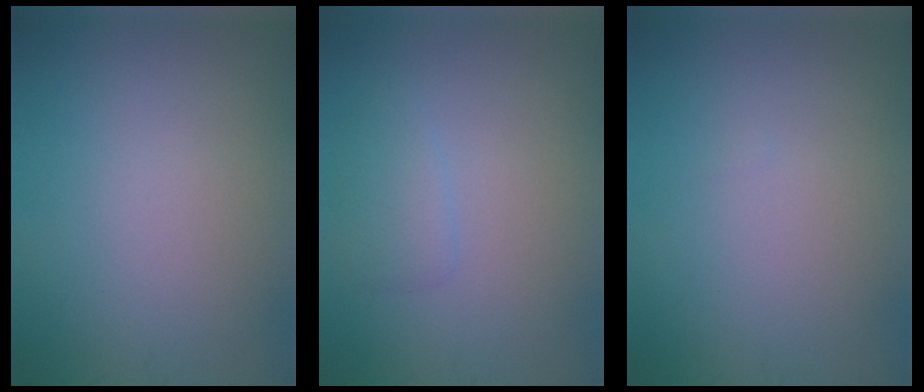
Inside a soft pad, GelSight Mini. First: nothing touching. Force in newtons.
{"total": 1.8, "press": 1.8, "slide": 0.0}
{"total": 0.0}